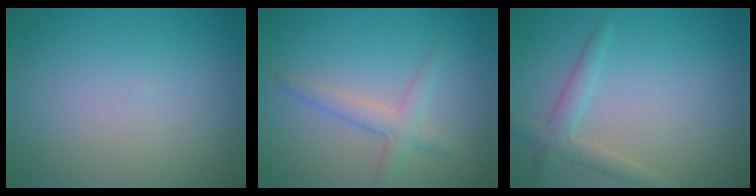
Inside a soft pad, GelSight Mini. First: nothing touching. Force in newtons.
{"total": 2.3, "press": 2.3, "slide": 0.1}
{"total": 2.2, "press": 2.2, "slide": 0.2}